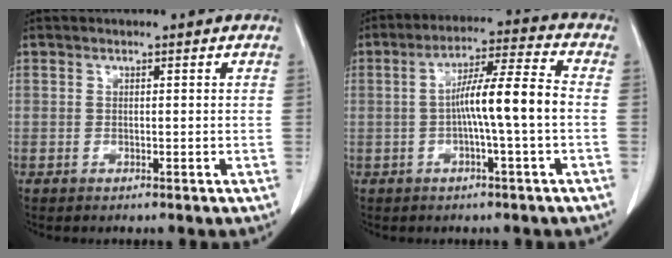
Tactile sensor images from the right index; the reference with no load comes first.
{"total": 9.0, "force": [-1.1, -0.4, 8.9], "torque": [-0.154, 0.019, -0.022]}